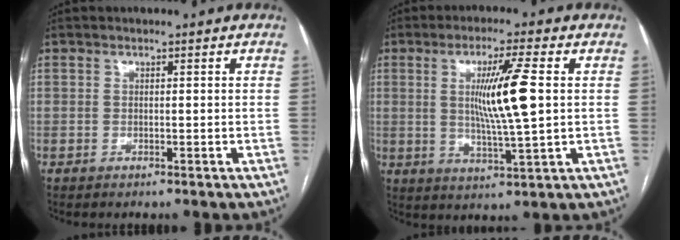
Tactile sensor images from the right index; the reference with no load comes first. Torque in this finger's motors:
{"motor_torque": [0.93, 0.42, 0.54, 0.15]}